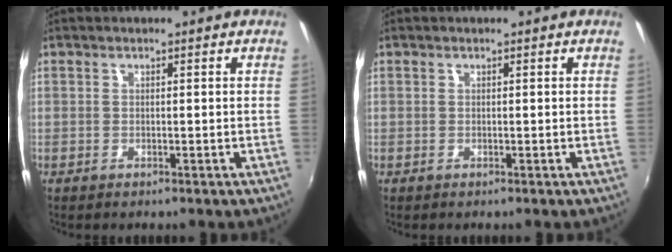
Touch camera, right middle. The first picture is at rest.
{"total": 0.0}